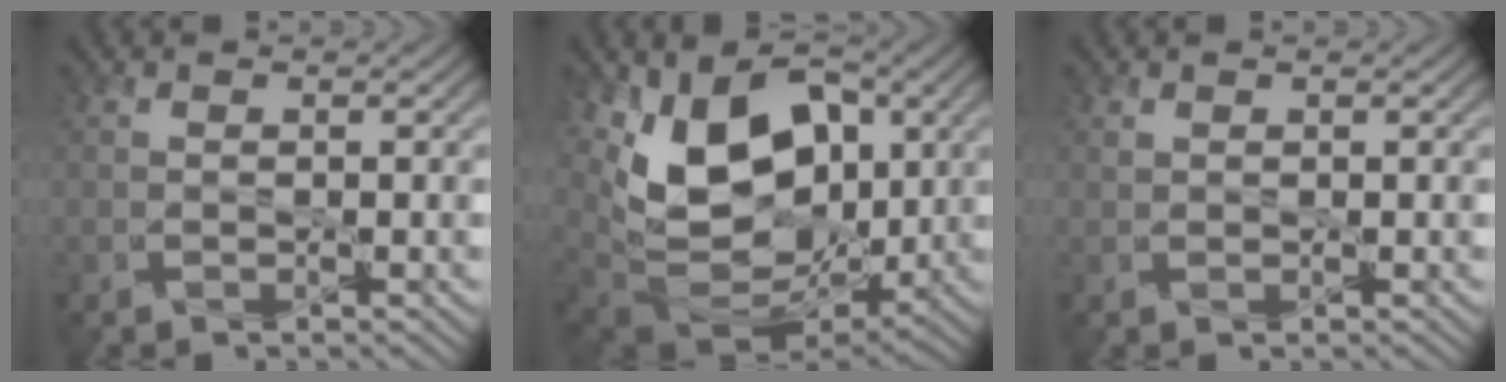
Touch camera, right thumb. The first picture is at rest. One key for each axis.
{"total": 15.9, "fx": 3.2, "fy": 10.6, "fz": 11.4, "tx": -0.197, "ty": -0.007, "tz": 0.070}
{"total": 0.5, "fx": 0.4, "fy": 0.3, "fz": 0.2, "tx": -0.007, "ty": 0.002, "tz": 0.009}